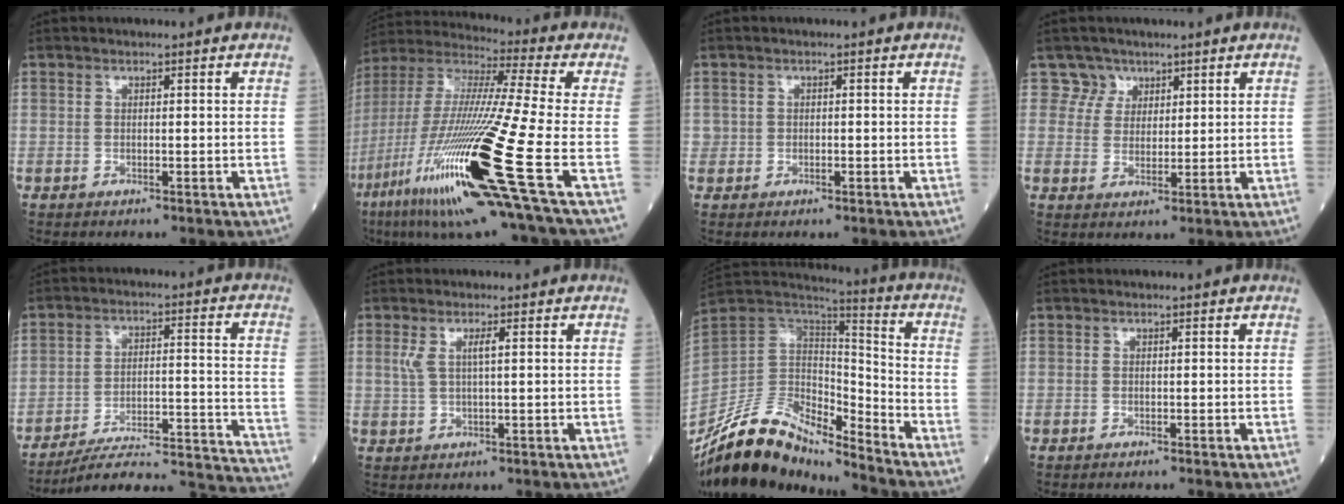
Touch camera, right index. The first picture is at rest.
{"total": 25.9, "force": [-10.0, 0.0, 23.9], "torque": [-0.476, -0.056, -0.187]}
{"total": 0.8, "force": [-0.1, 0.7, 0.2], "torque": [-0.003, 0.002, 0.000]}
{"total": 3.5, "force": [2.3, 2.5, -0.9], "torque": [0.027, 0.000, 0.039]}
{"total": 21.6, "force": [-20.7, 0.6, 6.4], "torque": [-0.031, 0.020, -0.281]}
{"total": 2.3, "force": [0.7, 0.2, 2.2], "torque": [-0.054, 0.011, 0.019]}
{"total": 16.9, "force": [-14.3, 5.0, 7.5], "torque": [-0.131, 0.041, -0.261]}
{"total": 1.3, "force": [-1.1, -0.1, 0.6], "torque": [-0.005, 0.002, -0.012]}